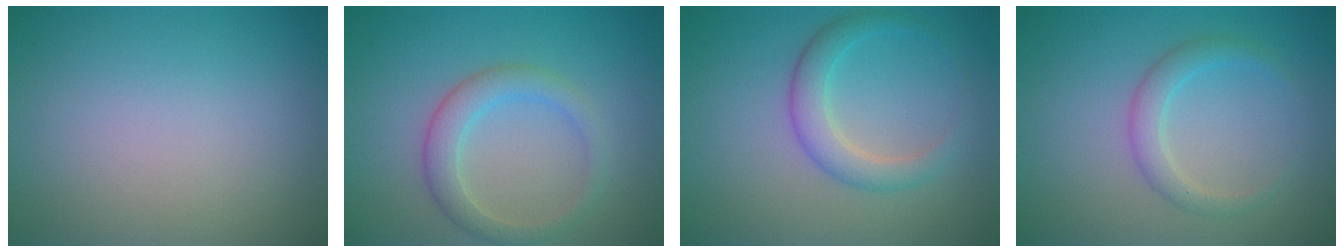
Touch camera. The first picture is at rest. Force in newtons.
{"total": 3.0, "press": 3.0, "slide": 0.0}
{"total": 2.9, "press": 2.9, "slide": 0.1}
{"total": 2.2, "press": 2.2, "slide": 0.0}